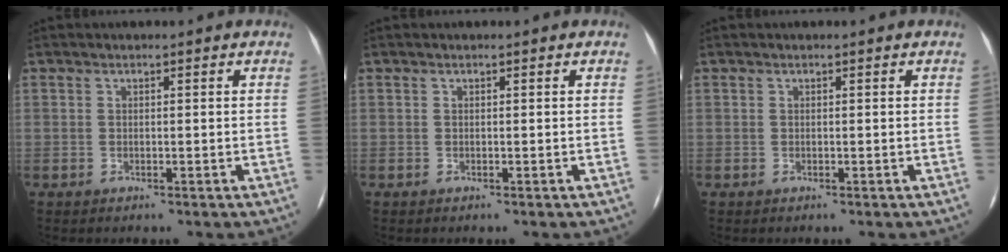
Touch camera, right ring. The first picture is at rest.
{"total": 0.0}
{"total": 0.0}